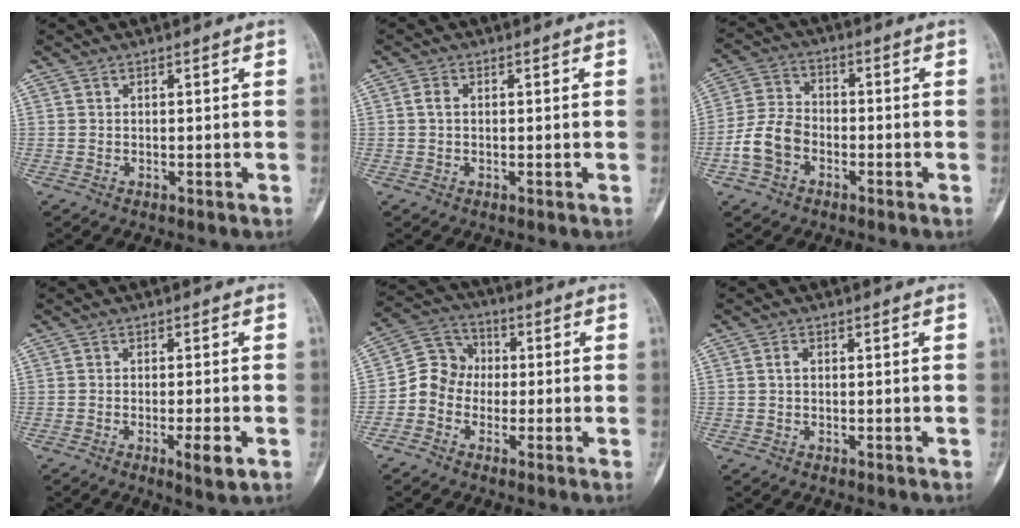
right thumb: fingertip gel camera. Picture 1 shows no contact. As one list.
[{"total": 1.4, "force": [0.1, 0.9, 1.1], "torque": [-0.017, 0.003, 0.001]}, {"total": 8.3, "force": [-3.1, 5.9, 4.9], "torque": [-0.094, 0.028, -0.064]}, {"total": 4.3, "force": [-1.5, 0.6, 4.0], "torque": [-0.065, -0.008, -0.023]}, {"total": 7.8, "force": [-1.4, 7.1, 3.1], "torque": [-0.029, 0.034, -0.042]}, {"total": 1.1, "force": [0.1, 0.7, 0.8], "torque": [-0.009, 0.004, 0.000]}]